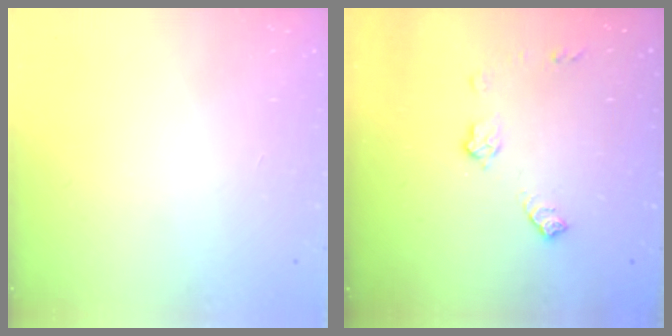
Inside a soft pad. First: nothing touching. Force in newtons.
{"total": 7.7, "press": 7.7, "slide": 0.2}